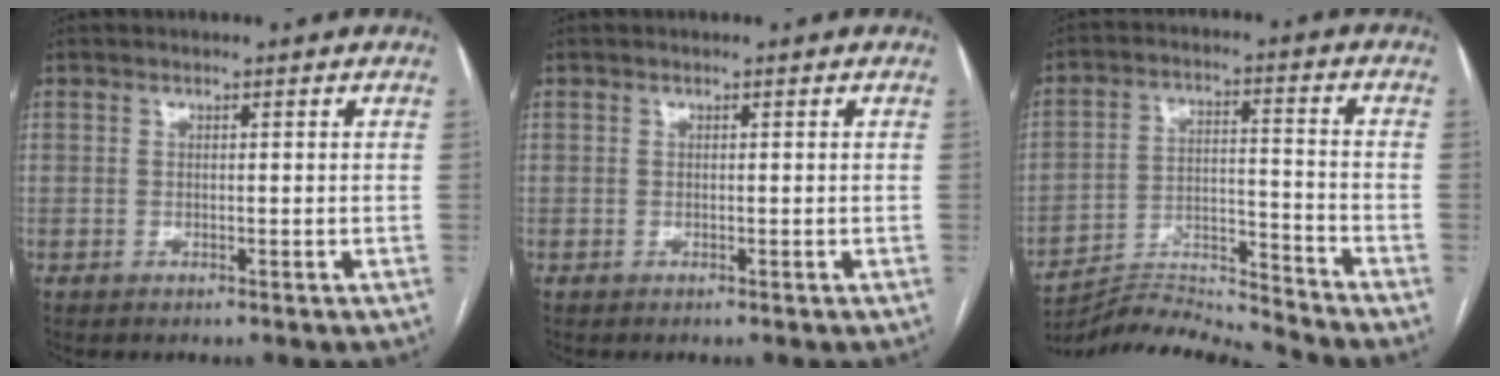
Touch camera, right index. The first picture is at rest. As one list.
[{"total": 0.0}, {"total": 11.5, "force": [-11.1, -3.0, 0.4], "torque": [-0.011, 0.025, -0.200]}]